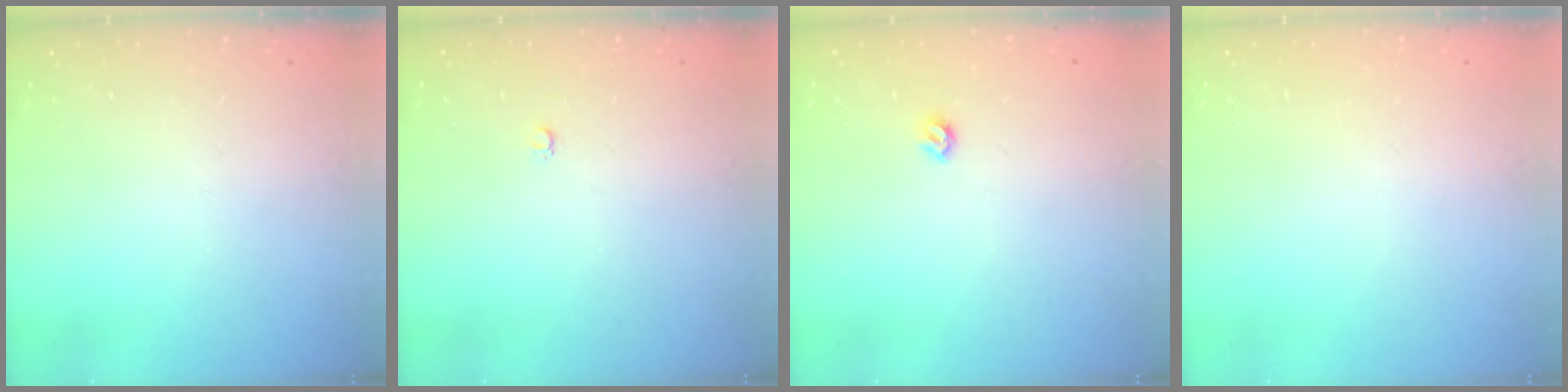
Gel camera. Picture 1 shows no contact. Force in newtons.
{"total": 2.6, "press": 2.6, "slide": 0.3}
{"total": 4.9, "press": 4.8, "slide": 0.8}
{"total": 0.7, "press": 0.7, "slide": 0.1}